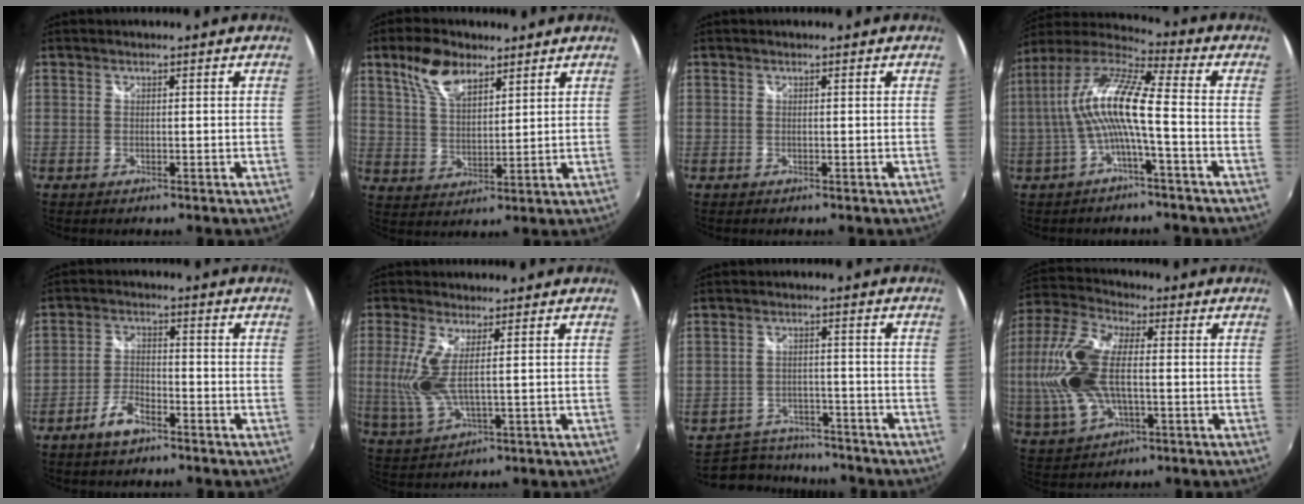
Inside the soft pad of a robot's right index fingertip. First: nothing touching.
{"total": 9.1, "force": [5.7, 4.4, 5.5], "torque": [-0.104, 0.015, 0.112]}
{"total": 0.0}
{"total": 12.2, "force": [-1.6, 1.2, 12.1], "torque": [-0.234, 0.012, -0.031]}
{"total": 5.1, "force": [-3.7, 2.0, 2.9], "torque": [-0.072, 0.003, -0.070]}
{"total": 7.9, "force": [1.0, 2.1, 7.5], "torque": [-0.175, -0.007, 0.027]}
{"total": 9.6, "force": [-8.3, 4.4, 1.6], "torque": [-0.054, 0.011, -0.118]}
{"total": 17.8, "force": [-0.8, 9.3, 15.2], "torque": [-0.336, 0.006, -0.012]}